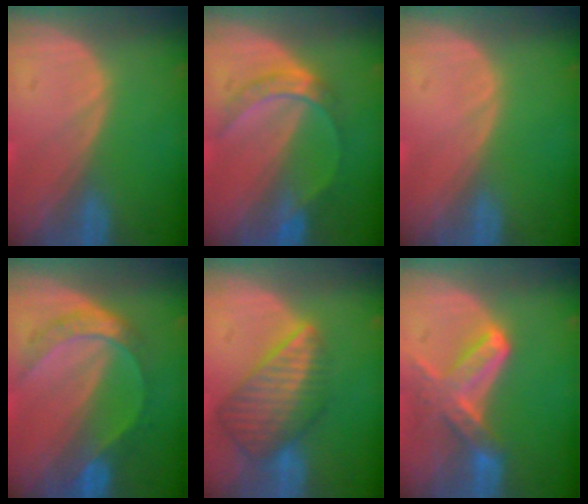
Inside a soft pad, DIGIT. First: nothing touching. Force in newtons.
{"total": 5.1, "press": 5.1, "slide": 0.5}
{"total": 0.0}
{"total": 6.1, "press": 6.1, "slide": 0.3}
{"total": 8.6, "press": 7.5, "slide": 4.1}
{"total": 6.4, "press": 6.4, "slide": 0.6}